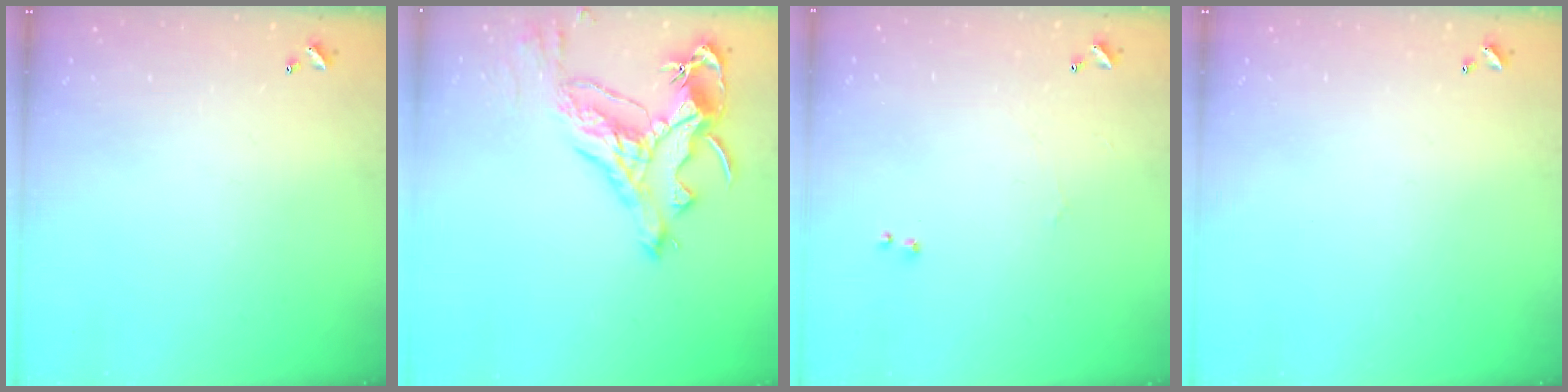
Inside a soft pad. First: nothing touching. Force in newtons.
{"total": 5.8, "press": 5.5, "slide": 1.6}
{"total": 1.0, "press": 0.5, "slide": 0.8}
{"total": 0.0}